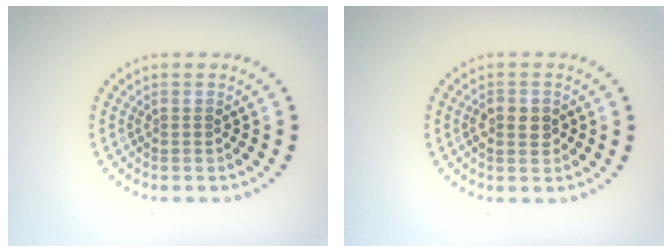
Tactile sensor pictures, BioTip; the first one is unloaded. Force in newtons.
{"total": 2.1, "press": 2.0, "slide": 0.3}